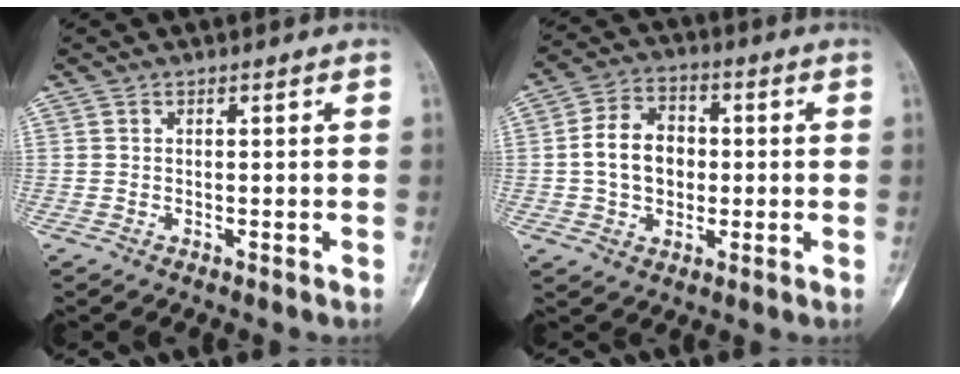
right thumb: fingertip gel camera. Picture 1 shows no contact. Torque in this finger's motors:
{"motor_torque": [1.37, 1.25, 0.80, -0.43, 0.31]}